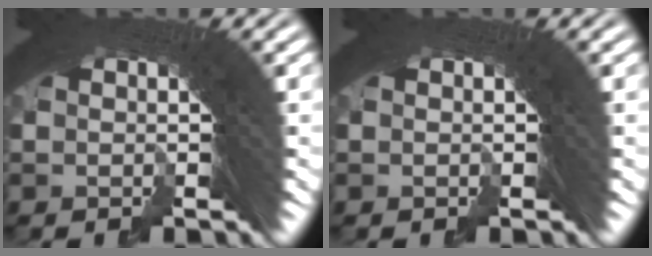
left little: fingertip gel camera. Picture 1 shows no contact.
{"total": 0.0}